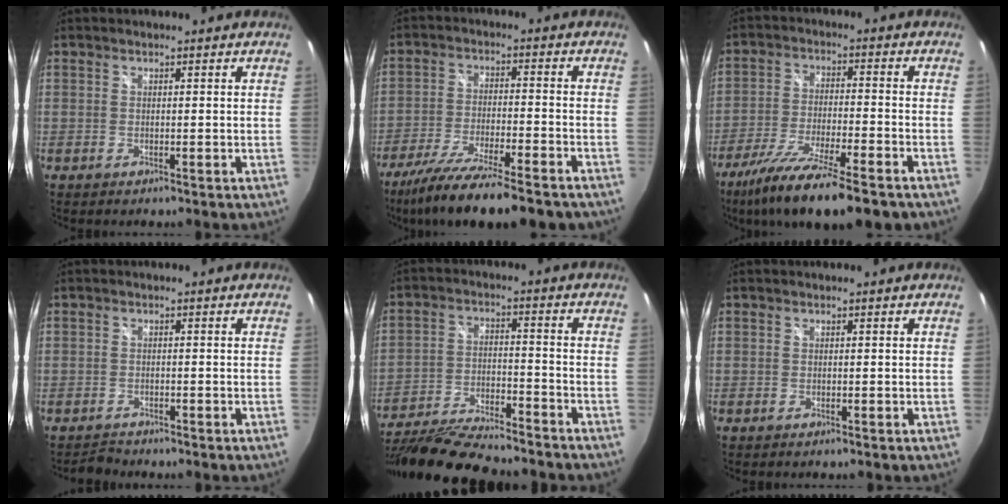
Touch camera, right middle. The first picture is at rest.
{"total": 18.2, "force": [-14.9, 2.6, 10.2], "torque": [-0.197, -0.044, -0.243]}
{"total": 17.5, "force": [-13.4, 2.7, 11.0], "torque": [-0.215, -0.044, -0.227]}
{"total": 1.0, "force": [-0.9, 0.2, -0.3], "torque": [0.004, 0.002, -0.018]}
{"total": 23.2, "force": [-19.9, 4.4, 11.2], "torque": [-0.215, -0.054, -0.318]}
{"total": 0.0}